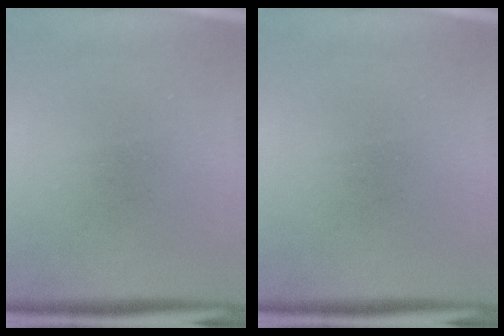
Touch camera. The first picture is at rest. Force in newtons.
{"total": 0.0}